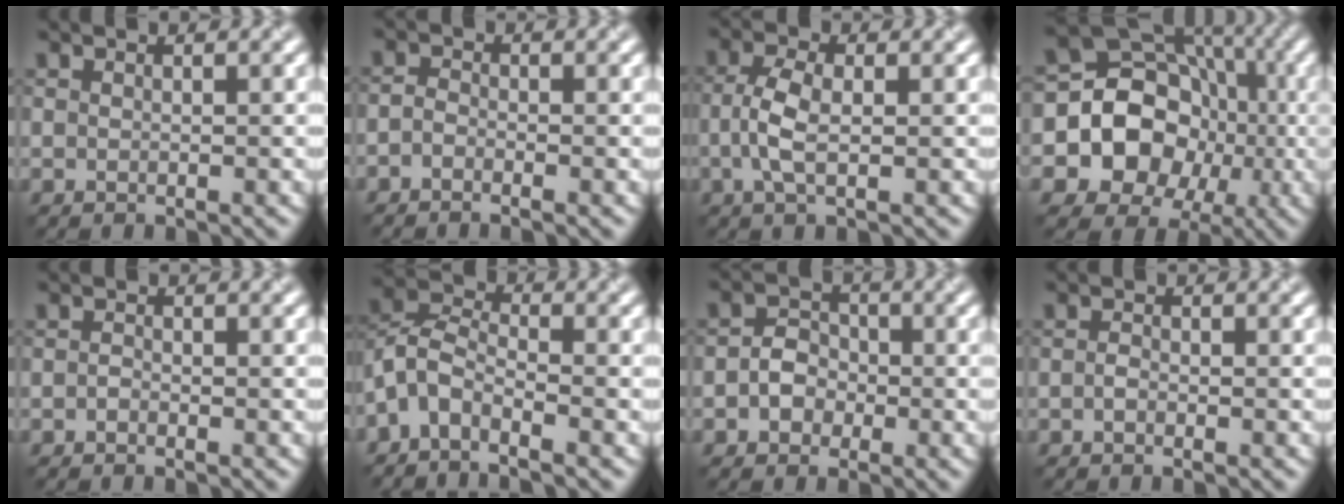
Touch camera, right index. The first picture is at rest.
{"total": 1.1, "force": [-0.9, 0.4, 0.5], "torque": [-0.012, -0.001, -0.024]}
{"total": 3.3, "force": [-0.5, 1.5, 2.9], "torque": [-0.067, -0.001, -0.014]}
{"total": 15.0, "force": [-2.2, 13.4, 6.3], "torque": [-0.127, 0.019, -0.053]}
{"total": 0.7, "force": [-0.5, 0.3, 0.3], "torque": [-0.007, -0.003, -0.013]}
{"total": 4.1, "force": [-2.9, 1.7, 2.4], "torque": [-0.054, 0.003, -0.074]}
{"total": 2.6, "force": [-0.9, 2.1, 1.2], "torque": [-0.015, 0.000, -0.025]}
{"total": 0.8, "force": [-0.5, 0.4, 0.5], "torque": [-0.014, -0.003, -0.014]}